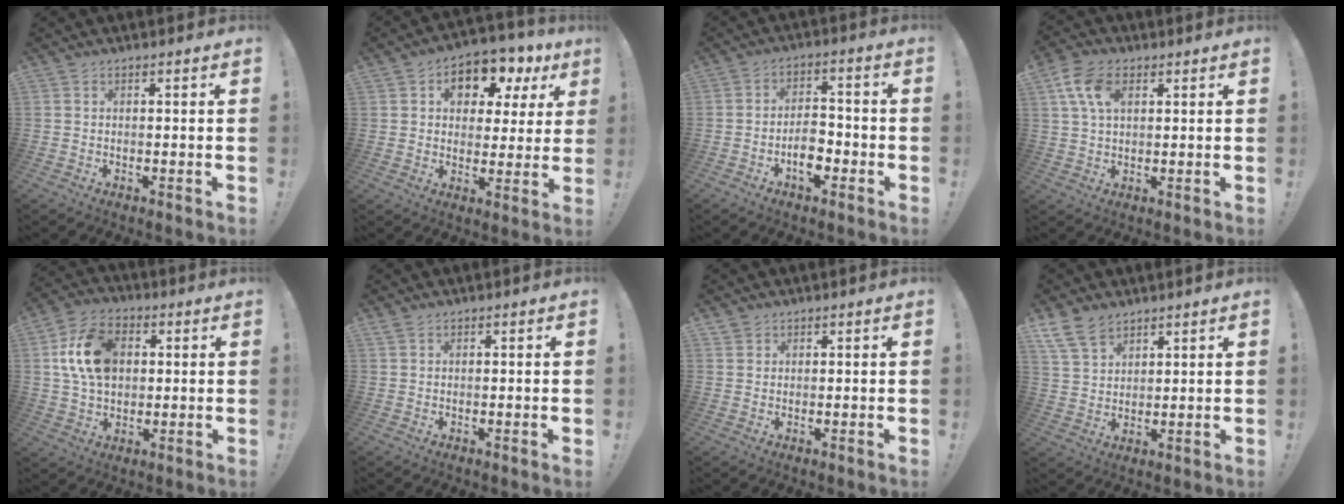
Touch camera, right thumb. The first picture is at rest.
{"total": 10.6, "force": [5.3, 6.9, 6.0], "torque": [-0.073, -0.031, 0.093]}
{"total": 7.6, "force": [-3.2, 4.5, 5.2], "torque": [-0.079, 0.007, -0.058]}
{"total": 9.8, "force": [3.7, 6.0, 6.9], "torque": [-0.141, 0.003, 0.070]}
{"total": 15.6, "force": [3.3, 11.1, 10.3], "torque": [-0.167, 0.007, 0.067]}
{"total": 1.1, "force": [0.6, 0.1, 0.9], "torque": [-0.019, 0.002, 0.011]}
{"total": 1.3, "force": [1.1, 0.7, 0.0], "torque": [0.007, -0.008, 0.020]}
{"total": 8.3, "force": [6.3, 4.4, 3.2], "torque": [-0.067, -0.030, 0.126]}